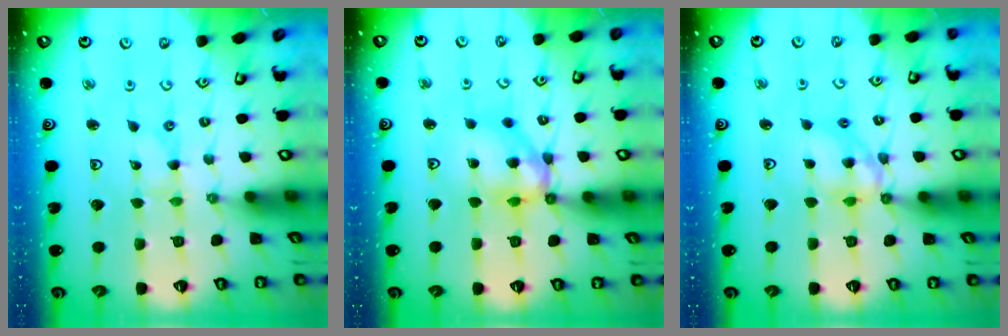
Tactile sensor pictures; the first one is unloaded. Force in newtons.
{"total": 12.8, "press": 12.7, "slide": 1.5}
{"total": 11.2, "press": 11.1, "slide": 1.2}